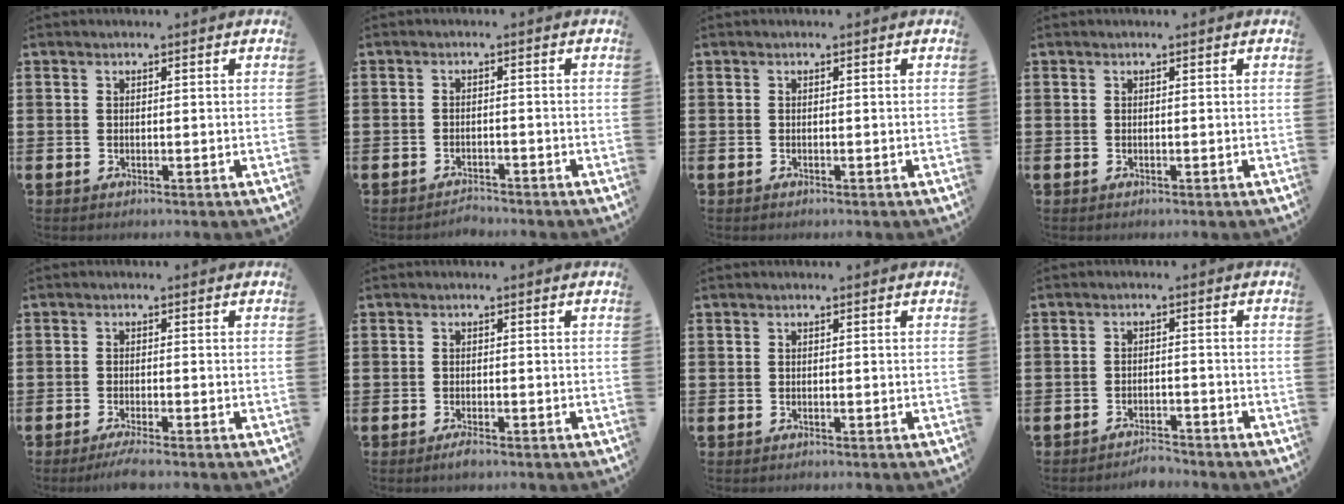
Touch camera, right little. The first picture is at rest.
{"total": 1.5, "force": [-1.5, 0.1, 0.0], "torque": [-0.004, 0.004, -0.032]}
{"total": 0.0}
{"total": 0.0}
{"total": 2.1, "force": [-1.5, 0.1, 1.5], "torque": [-0.024, 0.002, -0.027]}
{"total": 1.3, "force": [-0.8, 0.3, 0.9], "torque": [-0.010, -0.004, -0.018]}
{"total": 0.0}
{"total": 2.2, "force": [-2.2, 0.2, 0.1], "torque": [-0.009, 0.005, -0.048]}